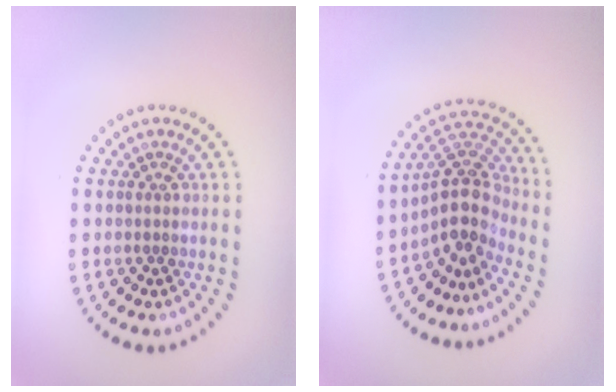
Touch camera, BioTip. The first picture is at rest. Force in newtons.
{"total": 4.3, "press": 3.1, "slide": 2.9}